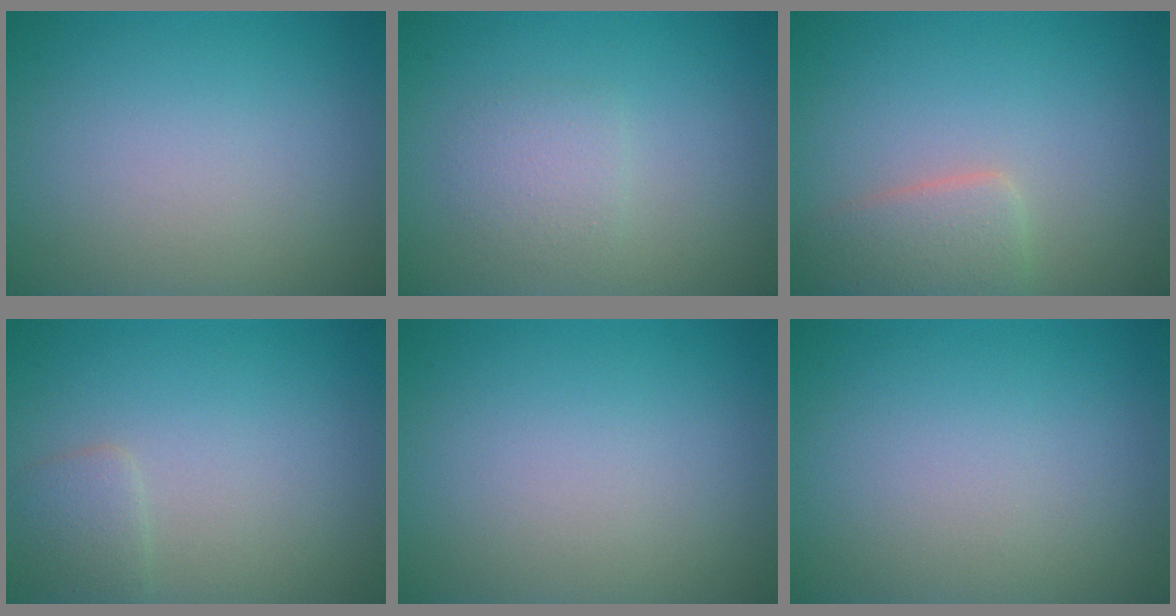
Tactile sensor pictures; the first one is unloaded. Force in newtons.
{"total": 1.9, "press": 1.9, "slide": 0.0}
{"total": 2.9, "press": 2.9, "slide": 0.3}
{"total": 1.5, "press": 1.5, "slide": 0.0}
{"total": 0.0}
{"total": 0.0}